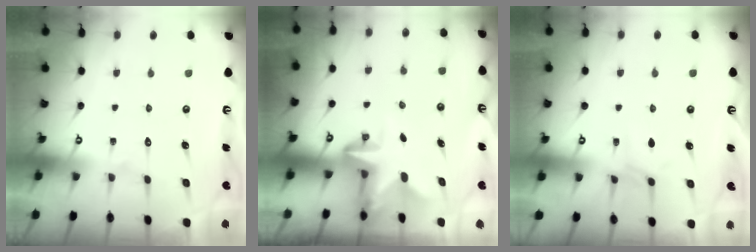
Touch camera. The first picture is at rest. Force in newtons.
{"total": 2.6, "press": 2.5, "slide": 0.5}
{"total": 4.3, "press": 4.3, "slide": 0.5}